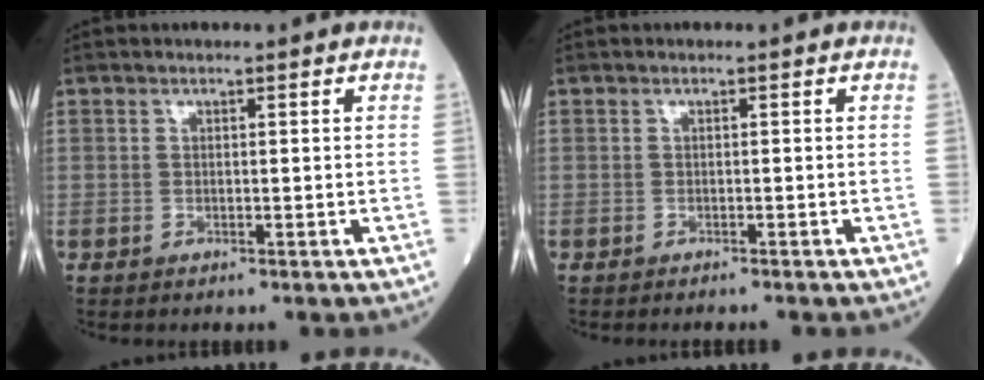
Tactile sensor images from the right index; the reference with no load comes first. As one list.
[{"total": 1.3, "force": [-1.3, 0.0, 0.4], "torque": [-0.007, 0.000, -0.017]}]